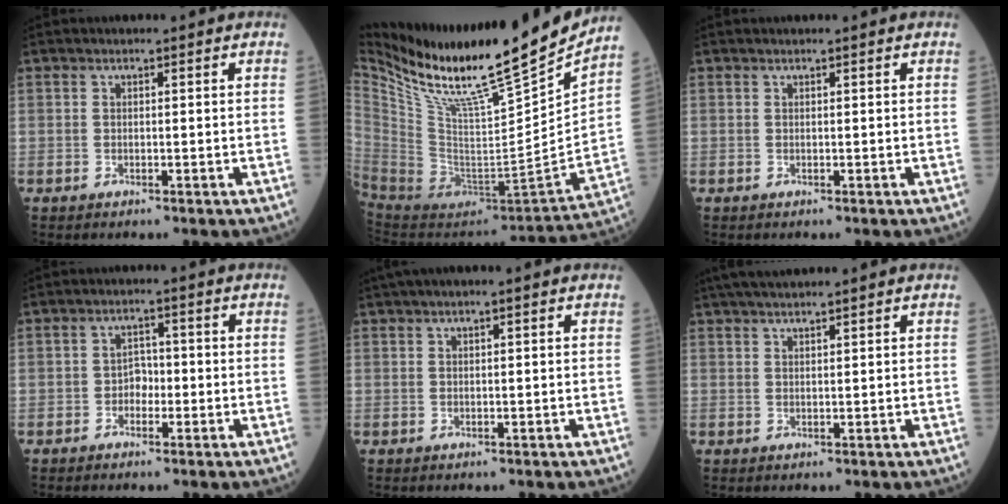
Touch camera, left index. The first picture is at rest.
{"total": 26.6, "force": [22.3, 1.4, 14.5], "torque": [-0.257, -0.069, 0.375]}
{"total": 0.0}
{"total": 2.5, "force": [-1.0, 1.7, 1.5], "torque": [-0.017, 0.006, -0.022]}
{"total": 2.8, "force": [1.7, 0.0, 2.2], "torque": [-0.043, 0.020, 0.032]}
{"total": 6.3, "force": [5.3, 0.0, 3.5], "torque": [-0.056, 0.034, 0.089]}